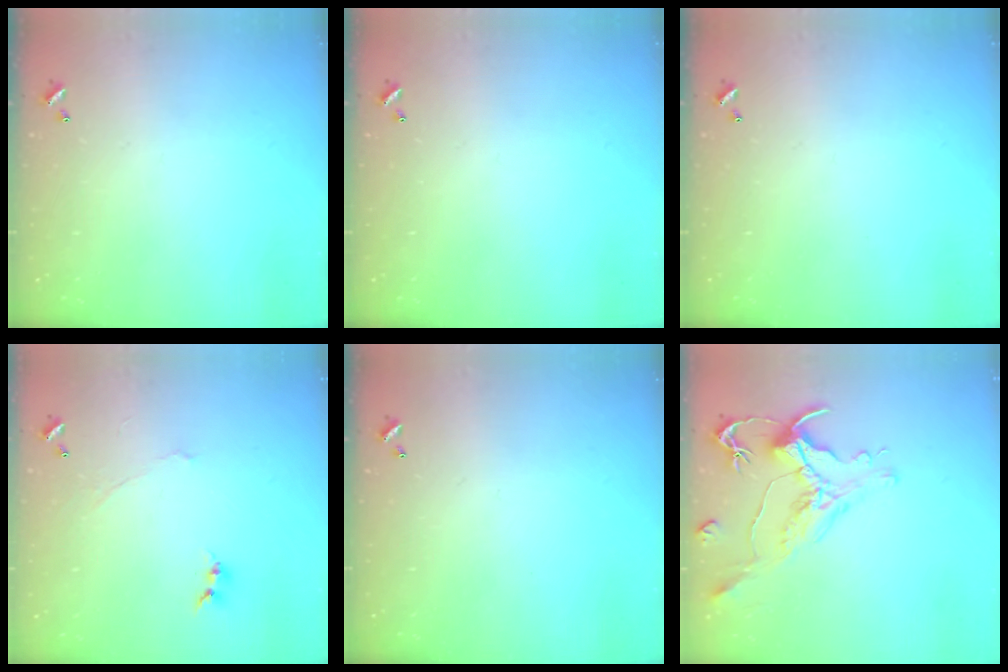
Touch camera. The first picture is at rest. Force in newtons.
{"total": 0.0}
{"total": 0.0}
{"total": 0.7, "press": 0.4, "slide": 0.5}
{"total": 0.0}
{"total": 1.8, "press": 1.3, "slide": 1.2}